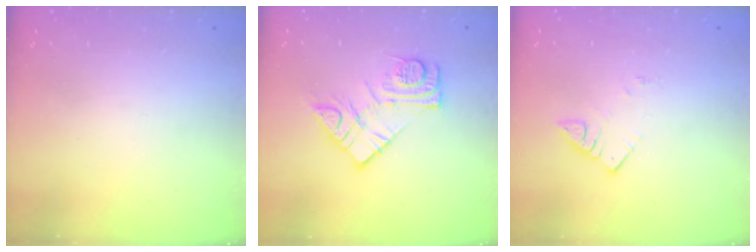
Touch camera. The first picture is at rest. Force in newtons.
{"total": 11.6, "press": 11.6, "slide": 0.6}
{"total": 2.8, "press": 2.7, "slide": 0.3}